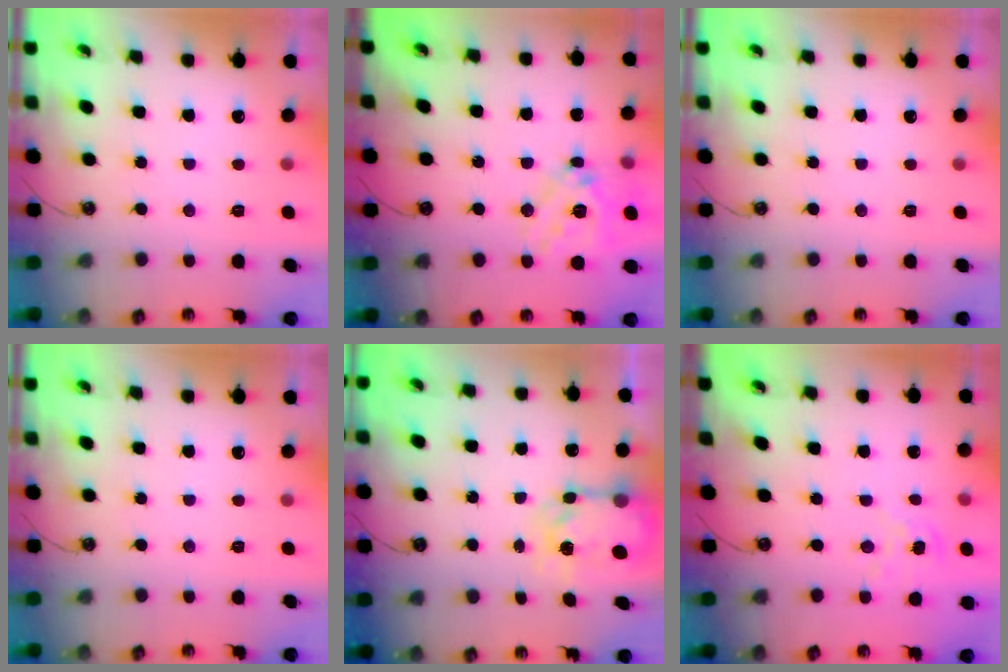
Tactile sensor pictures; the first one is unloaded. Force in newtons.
{"total": 18.3, "press": 18.2, "slide": 1.9}
{"total": 0.0}
{"total": 0.0}
{"total": 6.2, "press": 6.2, "slide": 0.1}
{"total": 2.6, "press": 2.6, "slide": 0.4}